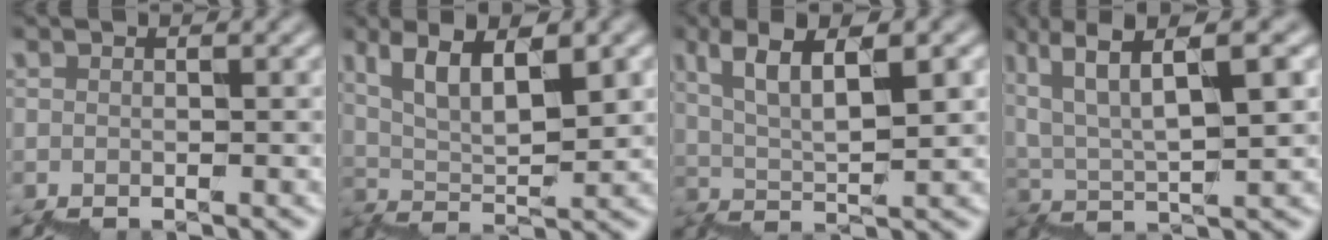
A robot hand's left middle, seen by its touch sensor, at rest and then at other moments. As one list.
[{"total": 5.5, "force": [4.1, 1.2, 3.4], "torque": [-0.050, 0.011, 0.085]}, {"total": 5.4, "force": [3.7, 1.0, 3.9], "torque": [-0.055, 0.015, 0.074]}, {"total": 7.0, "force": [4.4, 1.2, 5.2], "torque": [-0.076, 0.019, 0.085]}]